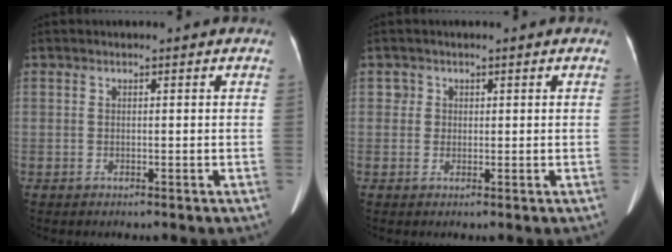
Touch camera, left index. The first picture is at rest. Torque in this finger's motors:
{"motor_torque": [0.11, 0.03, -0.01, -0.02]}